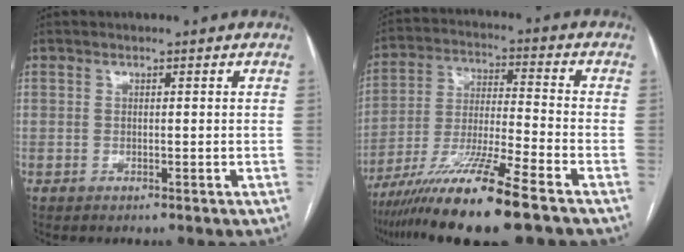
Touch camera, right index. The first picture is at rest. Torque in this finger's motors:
{"motor_torque": [1.01, -1.13, 1.04, 0.21]}